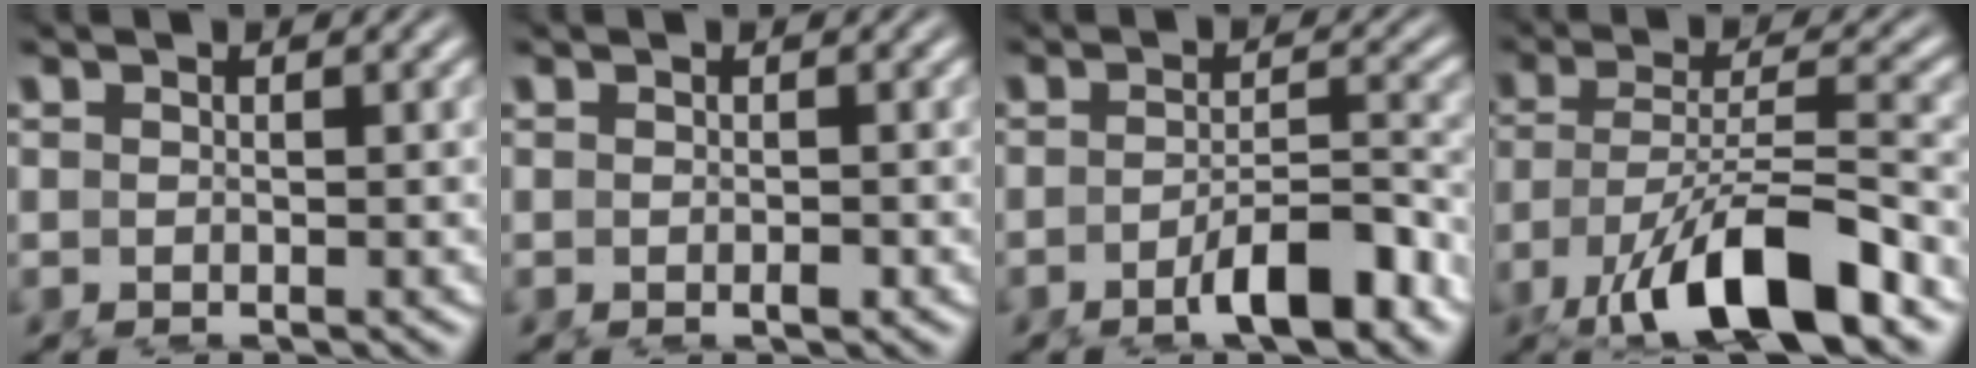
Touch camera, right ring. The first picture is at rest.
{"total": 0.6, "force": [-0.3, 0.2, 0.5], "torque": [-0.007, 0.000, -0.007]}
{"total": 4.6, "force": [-3.0, 0.4, 3.4], "torque": [-0.037, 0.002, -0.055]}
{"total": 8.2, "force": [-3.6, 2.8, 6.9], "torque": [-0.130, -0.032, -0.043]}